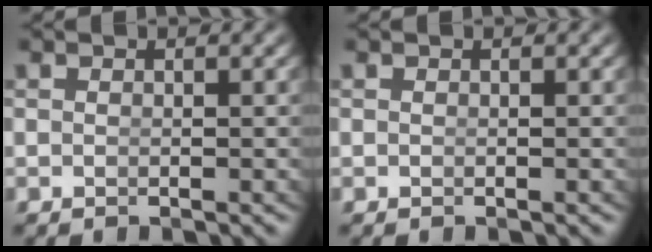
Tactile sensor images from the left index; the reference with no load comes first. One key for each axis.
{"total": 0.0}